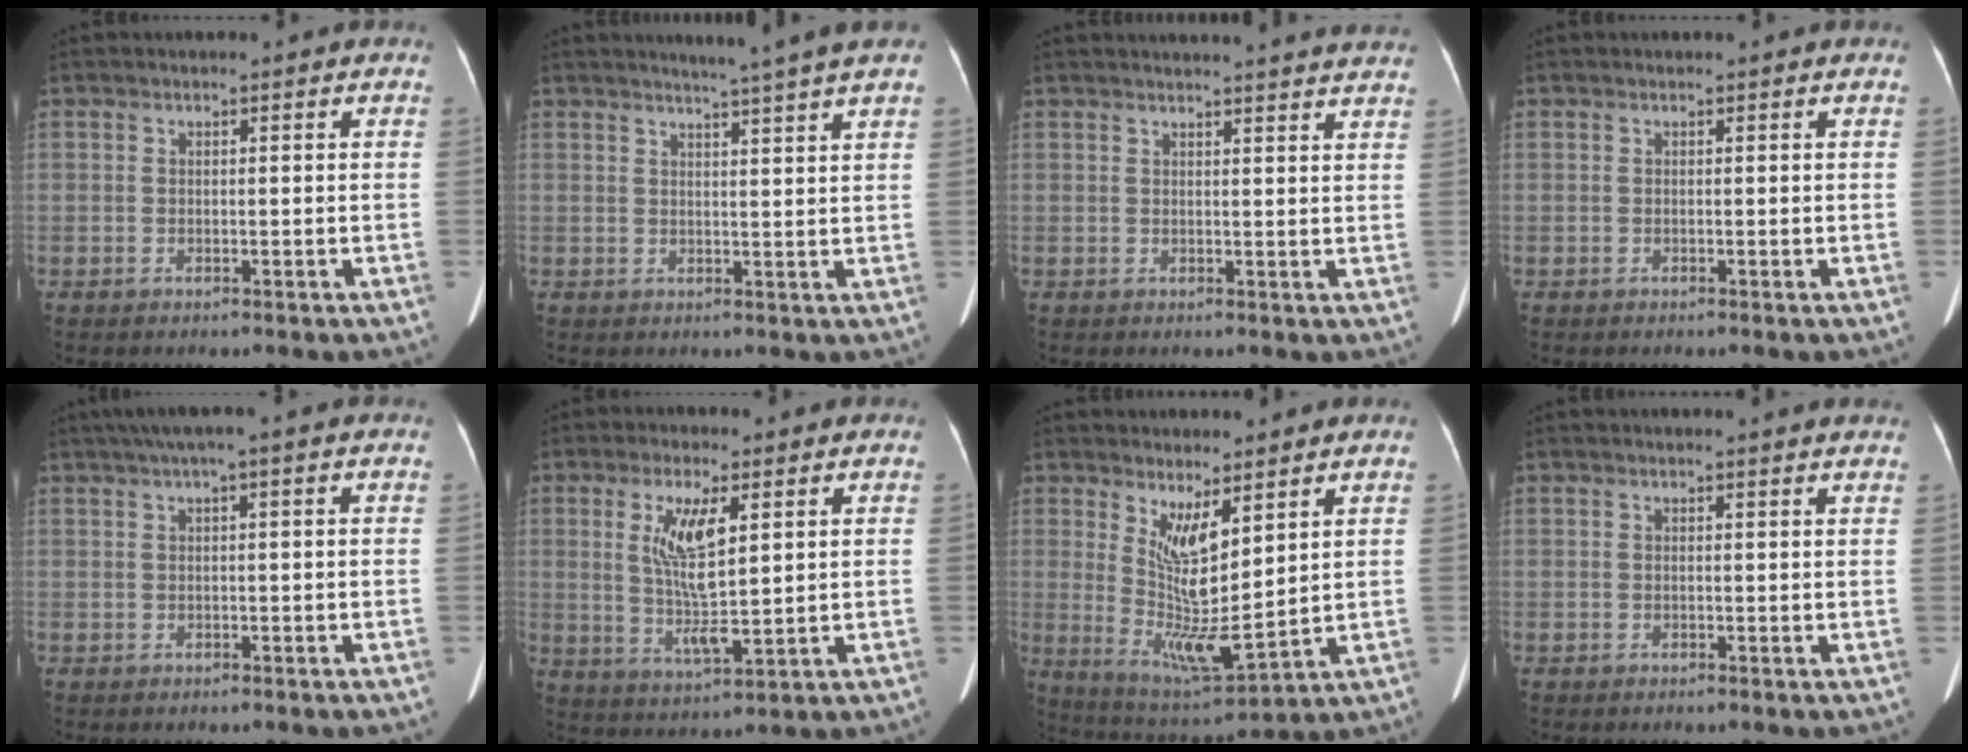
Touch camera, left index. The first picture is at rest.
{"total": 6.0, "force": [5.2, -0.9, 2.9], "torque": [-0.048, 0.005, 0.059]}
{"total": 15.6, "force": [15.0, 0.6, 4.3], "torque": [-0.051, -0.009, 0.166]}
{"total": 0.0}
{"total": 3.5, "force": [1.7, 0.0, 3.0], "torque": [-0.059, 0.025, 0.033]}
{"total": 8.5, "force": [2.2, 1.7, 8.1], "torque": [-0.162, -0.009, 0.045]}
{"total": 9.3, "force": [3.4, 1.8, 8.5], "torque": [-0.164, -0.026, 0.076]}
{"total": 6.0, "force": [5.7, 0.1, 1.8], "torque": [-0.022, 0.014, 0.048]}